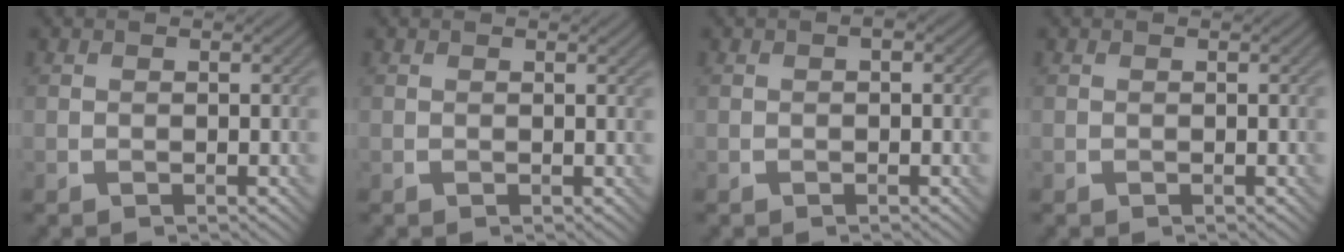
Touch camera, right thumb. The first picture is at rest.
{"total": 0.5, "force": [0.3, 0.0, 0.4], "torque": [-0.005, 0.000, 0.004]}
{"total": 0.7, "force": [0.0, 0.3, 0.7], "torque": [-0.009, 0.002, -0.001]}
{"total": 0.0}